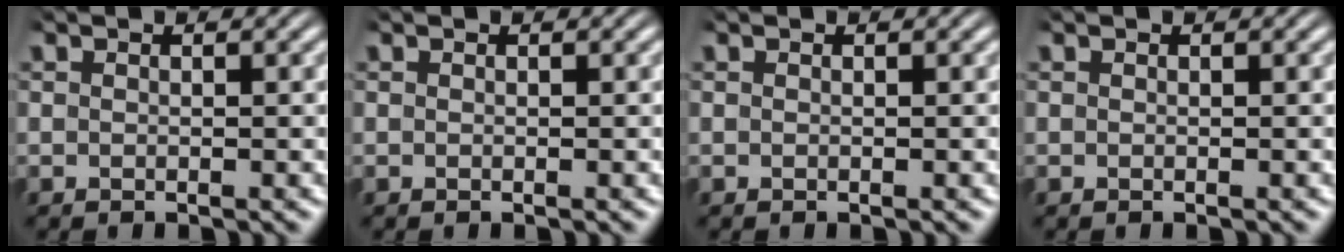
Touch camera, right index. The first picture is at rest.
{"total": 0.0}
{"total": 0.0}
{"total": 0.0}